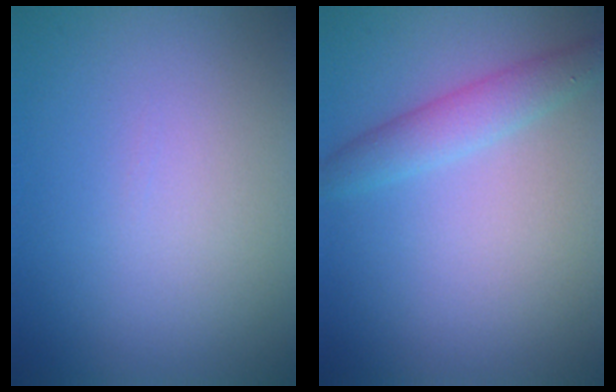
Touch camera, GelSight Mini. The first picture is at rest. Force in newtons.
{"total": 2.5, "press": 2.5, "slide": 0.0}